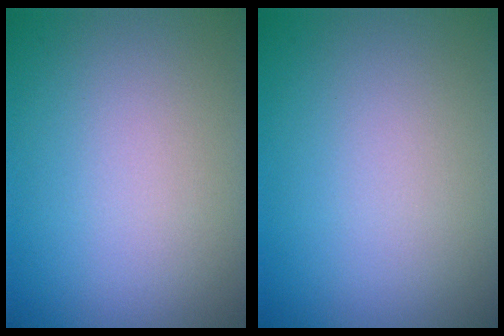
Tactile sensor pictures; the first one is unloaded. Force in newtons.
{"total": 0.0}